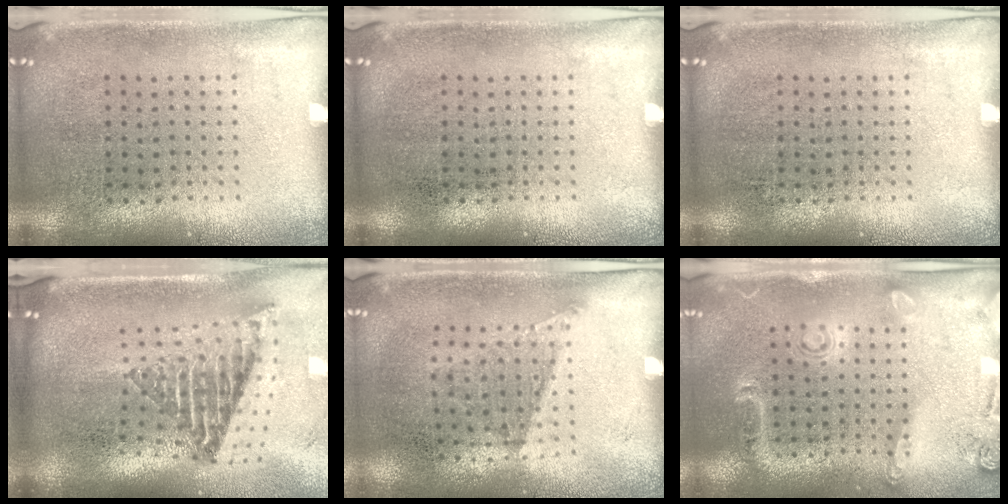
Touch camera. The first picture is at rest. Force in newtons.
{"total": 0.0}
{"total": 0.0}
{"total": 2.6, "press": 1.6, "slide": 2.1}
{"total": 1.1, "press": 0.8, "slide": 0.8}
{"total": 1.6, "press": 1.2, "slide": 1.1}